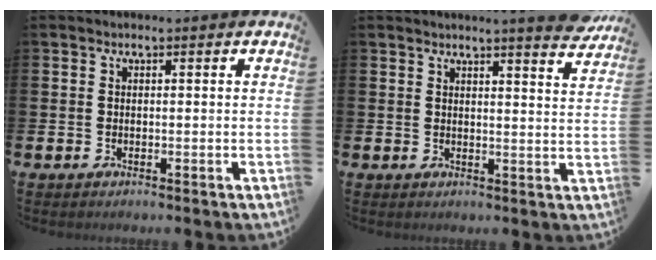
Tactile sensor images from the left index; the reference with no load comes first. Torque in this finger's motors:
{"motor_torque": [0.97, -1.17, 0.36, 0.10]}